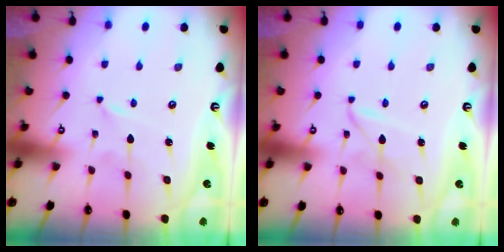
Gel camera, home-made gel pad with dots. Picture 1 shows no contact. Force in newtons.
{"total": 2.6, "press": 2.6, "slide": 0.2}